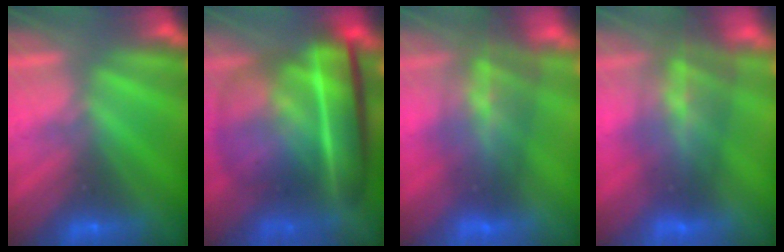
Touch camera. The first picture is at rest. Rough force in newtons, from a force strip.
{"total": 7.1}
{"total": 7.8}
{"total": 7.8}